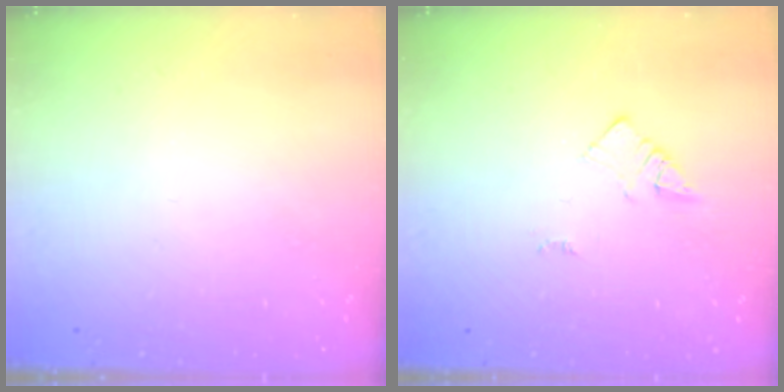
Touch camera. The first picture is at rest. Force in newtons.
{"total": 2.1, "press": 2.1, "slide": 0.3}